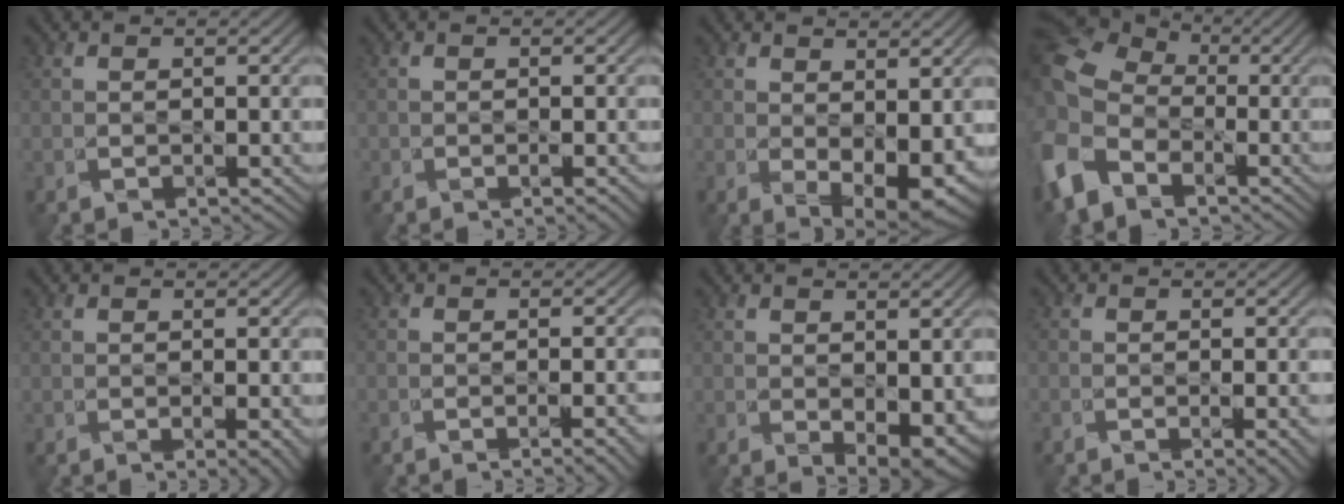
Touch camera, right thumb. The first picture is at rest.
{"total": 1.3, "force": [-0.7, 0.5, 0.9], "torque": [-0.013, -0.002, -0.008]}
{"total": 6.4, "force": [0.1, 3.4, 5.4], "torque": [-0.097, -0.024, 0.016]}
{"total": 13.5, "force": [-3.3, 9.9, 8.5], "torque": [-0.243, -0.042, -0.058]}
{"total": 1.6, "force": [-0.4, 0.1, 1.6], "torque": [-0.026, -0.004, -0.008]}
{"total": 4.4, "force": [-2.5, 1.0, 3.5], "torque": [-0.041, 0.008, -0.035]}
{"total": 4.1, "force": [-0.3, 2.2, 3.4], "torque": [-0.055, -0.020, 0.005]}
{"total": 3.9, "force": [-1.9, 1.1, 3.2], "torque": [-0.038, -0.004, -0.027]}